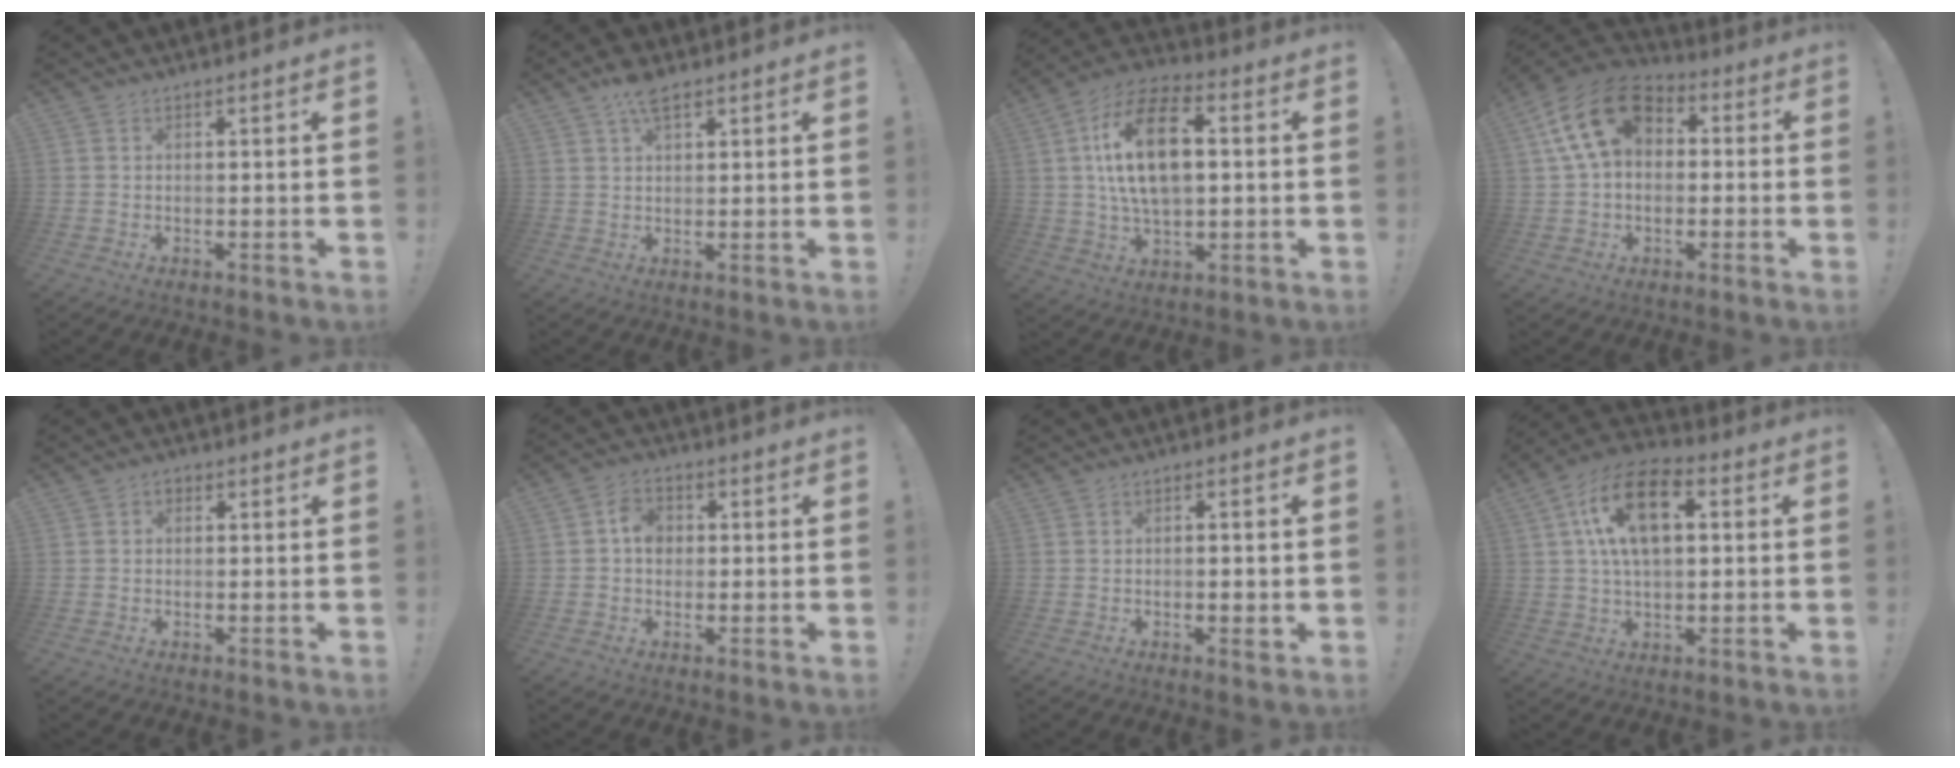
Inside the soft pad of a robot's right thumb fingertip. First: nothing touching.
{"total": 6.0, "force": [3.8, 2.6, 3.9], "torque": [-0.059, -0.016, 0.066]}
{"total": 18.4, "force": [2.6, 10.4, 15.0], "torque": [-0.260, 0.008, 0.037]}
{"total": 16.6, "force": [4.9, 11.0, 11.5], "torque": [-0.203, 0.000, 0.089]}
{"total": 1.3, "force": [0.0, 1.0, 0.8], "torque": [-0.005, 0.002, -0.002]}
{"total": 5.6, "force": [0.3, 4.7, 3.1], "torque": [-0.041, 0.007, 0.005]}
{"total": 1.8, "force": [-0.6, 0.7, 1.6], "torque": [-0.008, 0.000, -0.013]}
{"total": 16.8, "force": [4.4, 9.8, 13.0], "torque": [-0.213, 0.007, 0.075]}